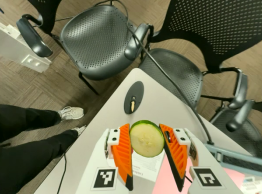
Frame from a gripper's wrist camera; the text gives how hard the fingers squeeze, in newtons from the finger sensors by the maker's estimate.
{"total": 11.2, "left": 10.8, "right": 11.6}